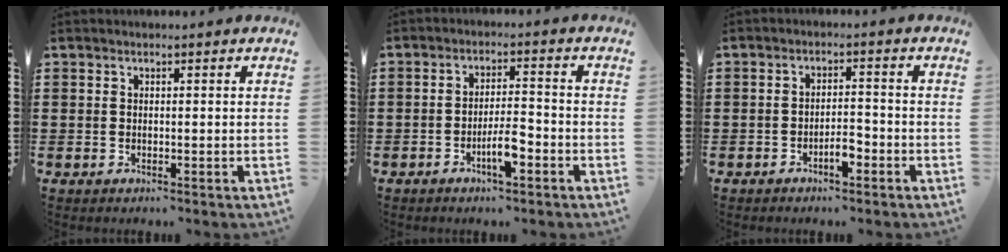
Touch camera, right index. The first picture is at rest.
{"total": 5.1, "force": [-2.4, 1.4, 4.3], "torque": [-0.085, 0.003, -0.047]}
{"total": 3.3, "force": [-2.0, 1.2, 2.4], "torque": [-0.042, 0.007, -0.038]}